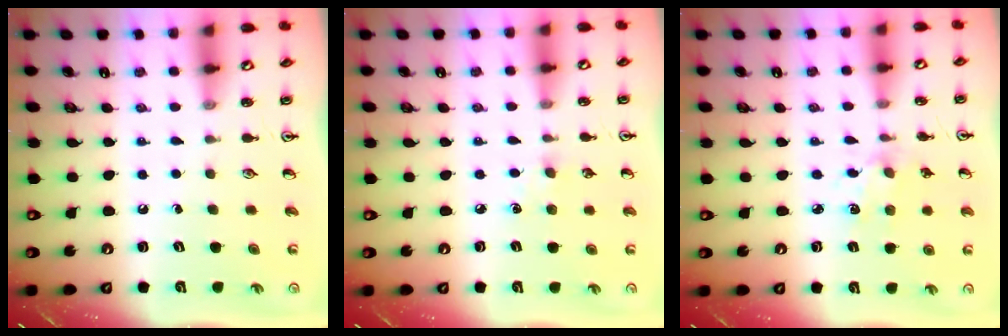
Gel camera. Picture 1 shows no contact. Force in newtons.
{"total": 4.3, "press": 4.3, "slide": 0.6}
{"total": 3.0, "press": 3.0, "slide": 0.2}